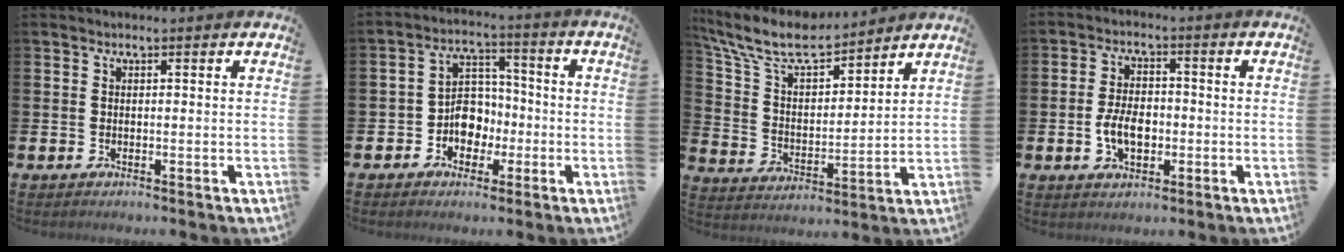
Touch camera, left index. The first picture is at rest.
{"total": 5.3, "force": [-1.2, 4.8, 1.9], "torque": [-0.049, 0.010, -0.028]}
{"total": 9.7, "force": [8.7, 2.3, 3.7], "torque": [-0.116, -0.049, 0.155]}
{"total": 5.2, "force": [-1.2, 3.1, 4.0], "torque": [-0.069, 0.002, -0.026]}